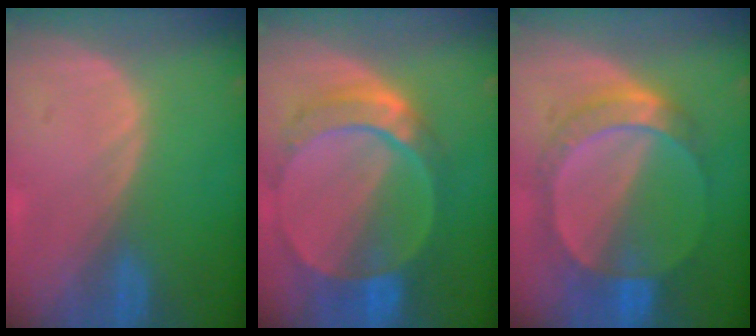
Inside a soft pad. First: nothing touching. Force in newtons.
{"total": 9.4, "press": 8.3, "slide": 4.4}
{"total": 7.3, "press": 7.2, "slide": 1.3}